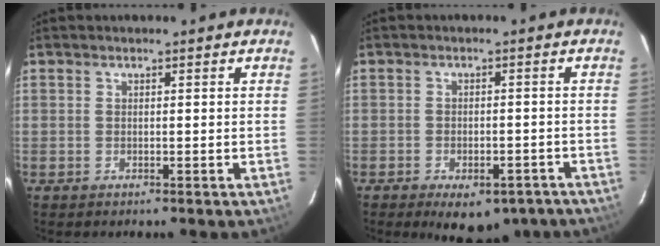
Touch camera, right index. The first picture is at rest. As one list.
[{"total": 11.5, "force": [-8.3, 5.5, 5.8], "torque": [-0.101, 0.003, -0.094]}]